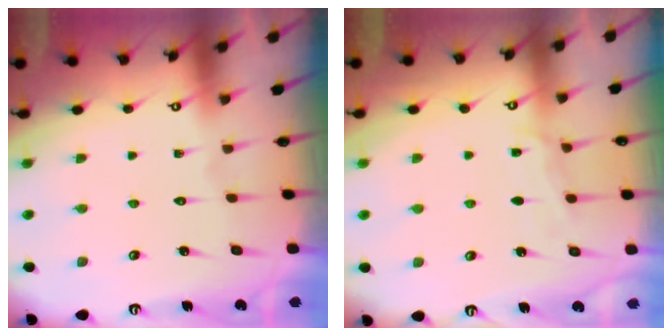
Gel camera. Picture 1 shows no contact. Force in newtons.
{"total": 6.2, "press": 6.2, "slide": 0.6}